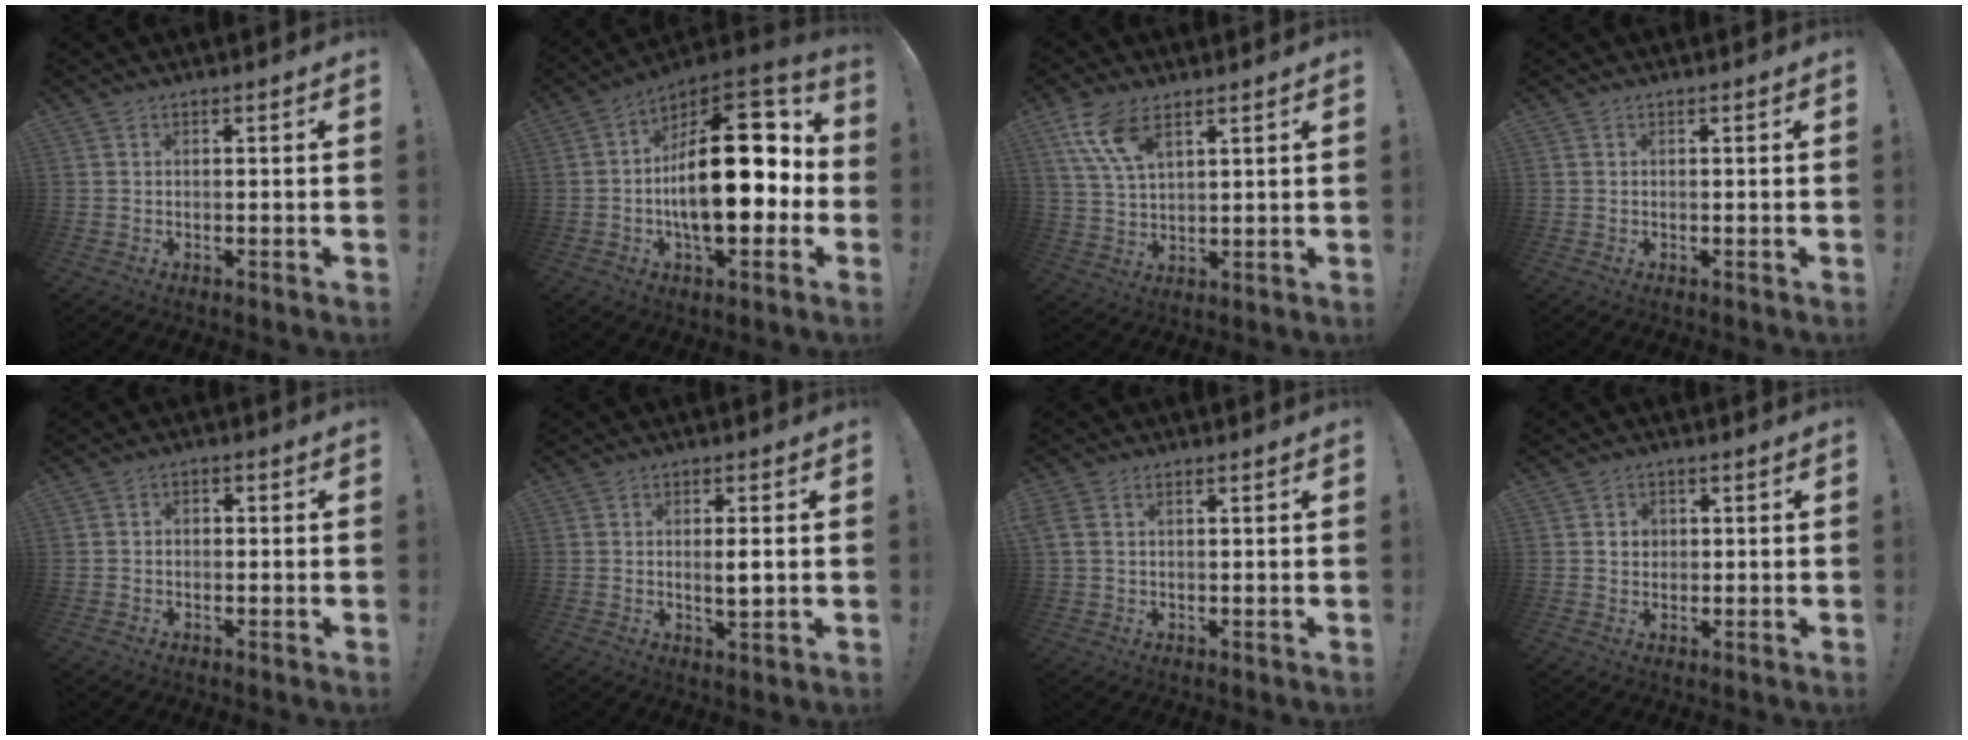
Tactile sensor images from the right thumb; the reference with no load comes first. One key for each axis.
{"total": 25.7, "fx": -0.4, "fy": 12.0, "fz": 22.7, "tx": -0.351, "ty": -0.002, "tz": -0.005}
{"total": 10.0, "fx": 6.0, "fy": 4.4, "fz": 6.7, "tx": -0.135, "ty": -0.020, "tz": 0.113}
{"total": 0.0}
{"total": 1.9, "fx": -1.1, "fy": 1.2, "fz": 0.8, "tx": -0.012, "ty": 0.009, "tz": -0.021}
{"total": 3.6, "fx": 0.3, "fy": 0.7, "fz": 3.5, "tx": -0.050, "ty": -0.010, "tz": 0.002}
{"total": 2.5, "fx": 1.1, "fy": 1.5, "fz": 1.7, "tx": -0.045, "ty": 0.003, "tz": 0.022}
{"total": 2.8, "fx": 0.7, "fy": 2.5, "fz": 1.0, "tx": -0.011, "ty": 0.000, "tz": 0.009}